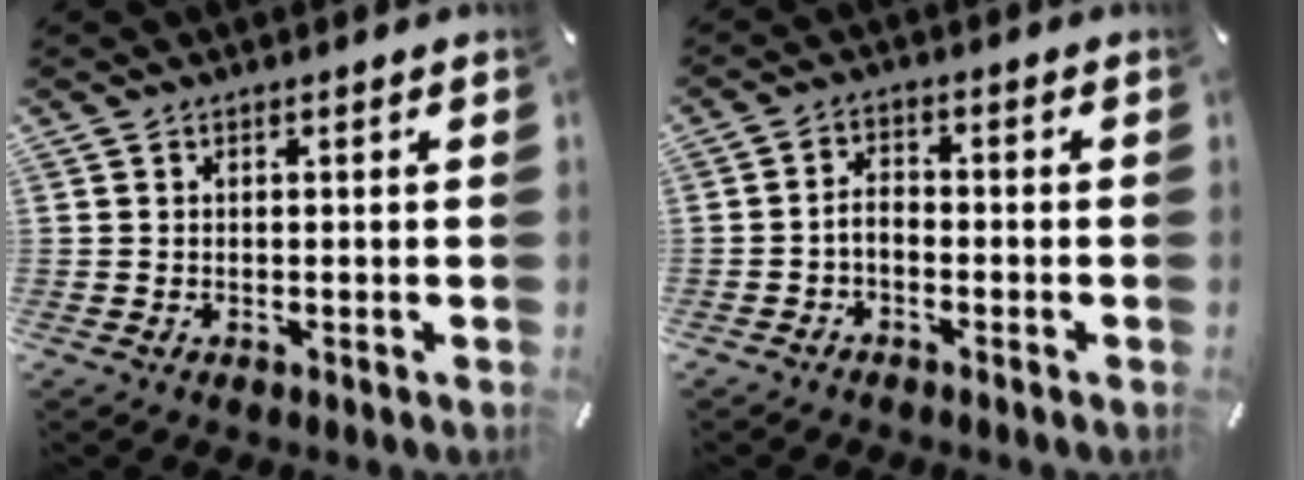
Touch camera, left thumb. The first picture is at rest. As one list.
[{"total": 3.1, "force": [-1.7, 1.7, 1.9], "torque": [-0.043, 0.010, -0.036]}]